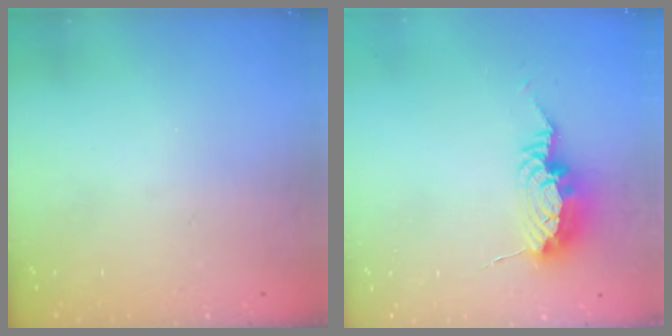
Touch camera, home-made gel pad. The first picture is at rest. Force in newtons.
{"total": 10.5, "press": 10.4, "slide": 1.1}